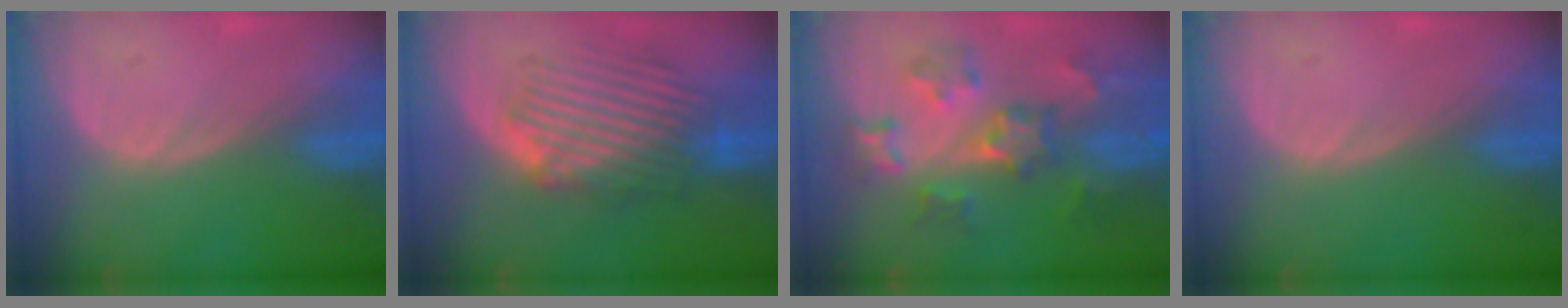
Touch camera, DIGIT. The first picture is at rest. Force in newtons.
{"total": 8.8, "press": 8.4, "slide": 2.7}
{"total": 8.1, "press": 7.8, "slide": 2.2}
{"total": 0.0}